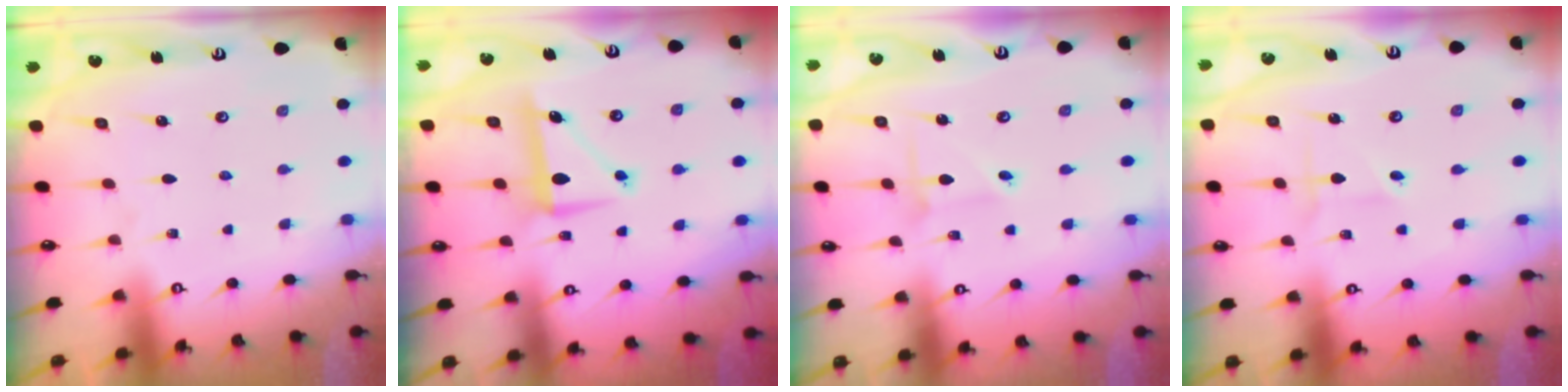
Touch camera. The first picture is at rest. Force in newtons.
{"total": 7.3, "press": 7.3, "slide": 1.0}
{"total": 2.3, "press": 2.3, "slide": 0.2}
{"total": 1.8, "press": 1.8, "slide": 0.2}